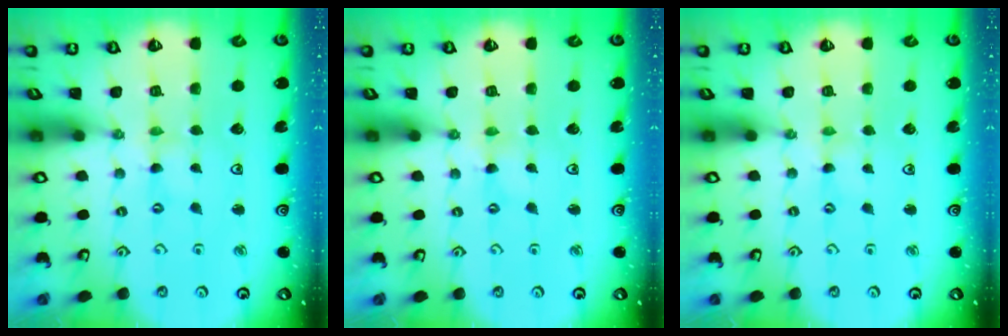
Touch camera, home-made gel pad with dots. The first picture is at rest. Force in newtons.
{"total": 0.0}
{"total": 0.0}